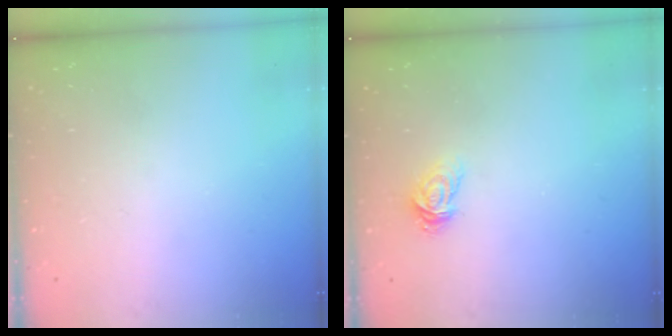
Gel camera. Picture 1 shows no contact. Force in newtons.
{"total": 3.2, "press": 3.2, "slide": 0.2}